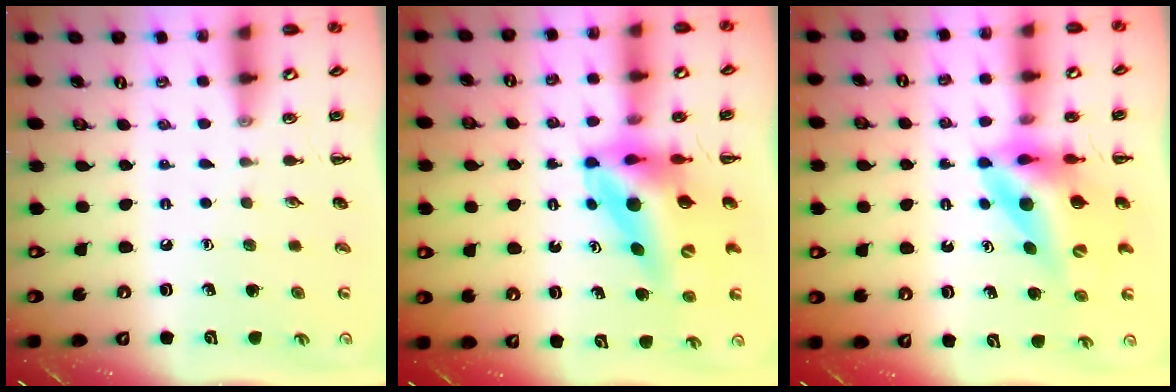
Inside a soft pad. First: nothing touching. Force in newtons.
{"total": 11.4, "press": 10.9, "slide": 3.6}
{"total": 11.0, "press": 10.5, "slide": 3.4}